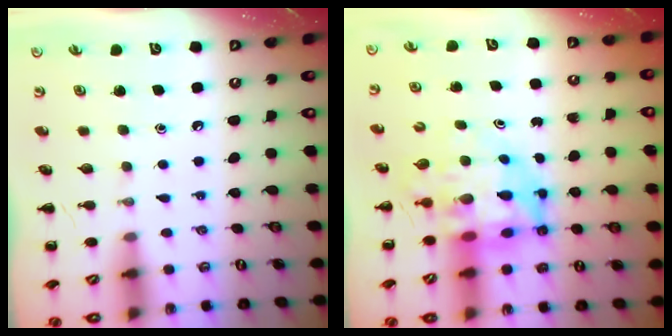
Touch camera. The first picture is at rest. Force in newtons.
{"total": 8.2, "press": 7.8, "slide": 2.4}